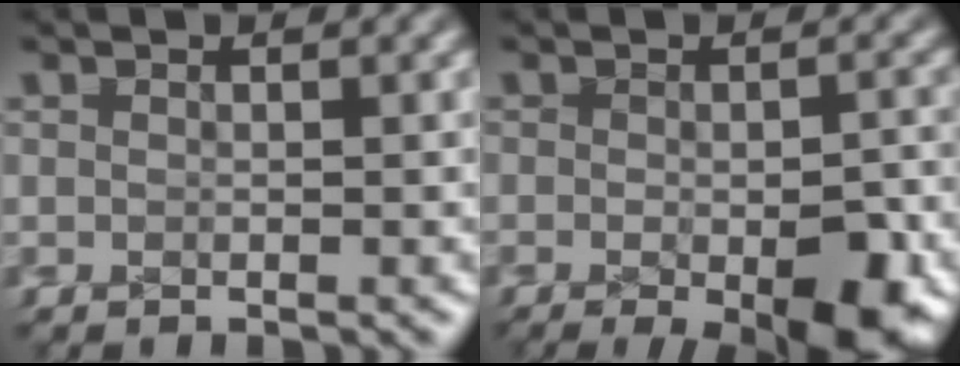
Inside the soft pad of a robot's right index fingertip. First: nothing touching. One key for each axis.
{"total": 6.1, "fx": -2.9, "fy": 2.6, "fz": 4.7, "tx": -0.067, "ty": -0.029, "tz": -0.033}